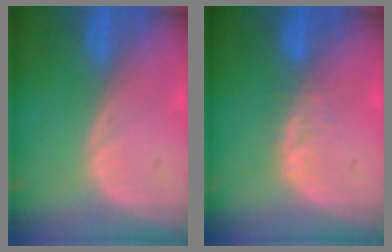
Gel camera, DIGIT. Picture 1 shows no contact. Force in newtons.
{"total": 2.3, "press": 2.3, "slide": 0.5}